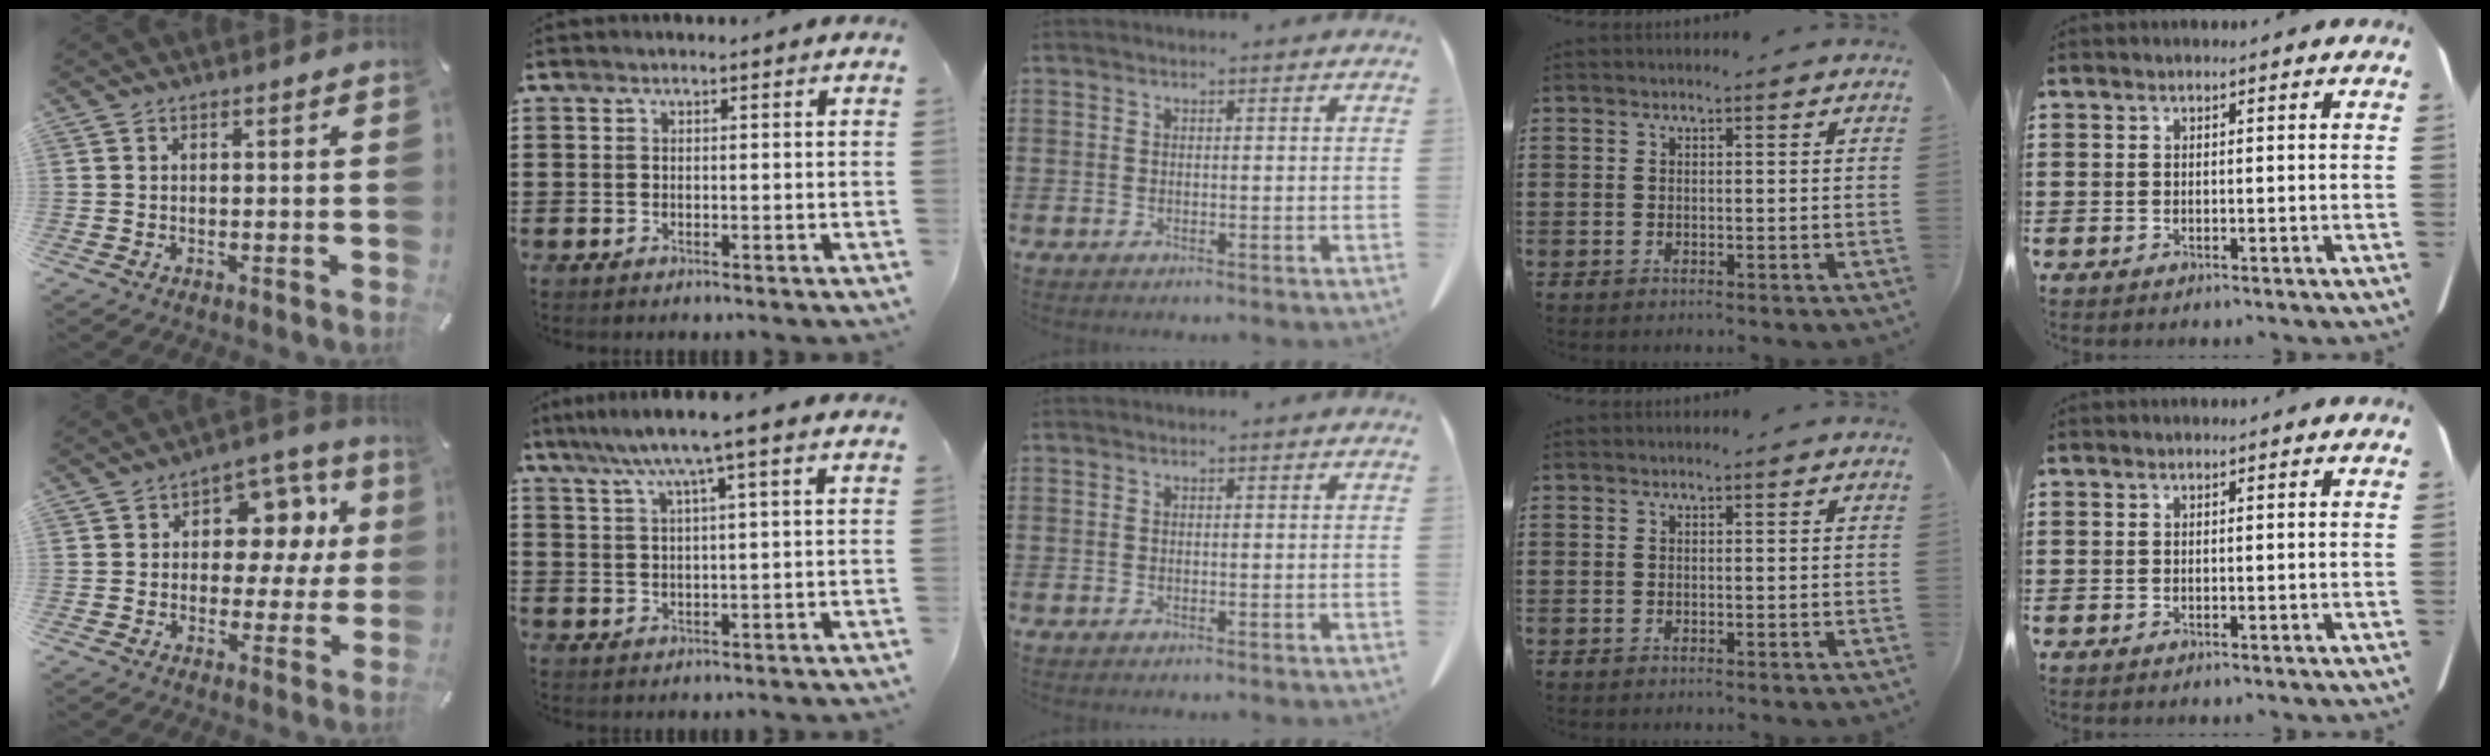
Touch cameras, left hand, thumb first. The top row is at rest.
{"thumb": {"total": 10.7, "force": [2.2, 8.1, 6.6], "torque": [-0.078, -0.017, 0.037]}, "index": {"total": 6.3, "force": [3.6, -0.2, 5.1], "torque": [-0.109, -0.002, 0.058]}}